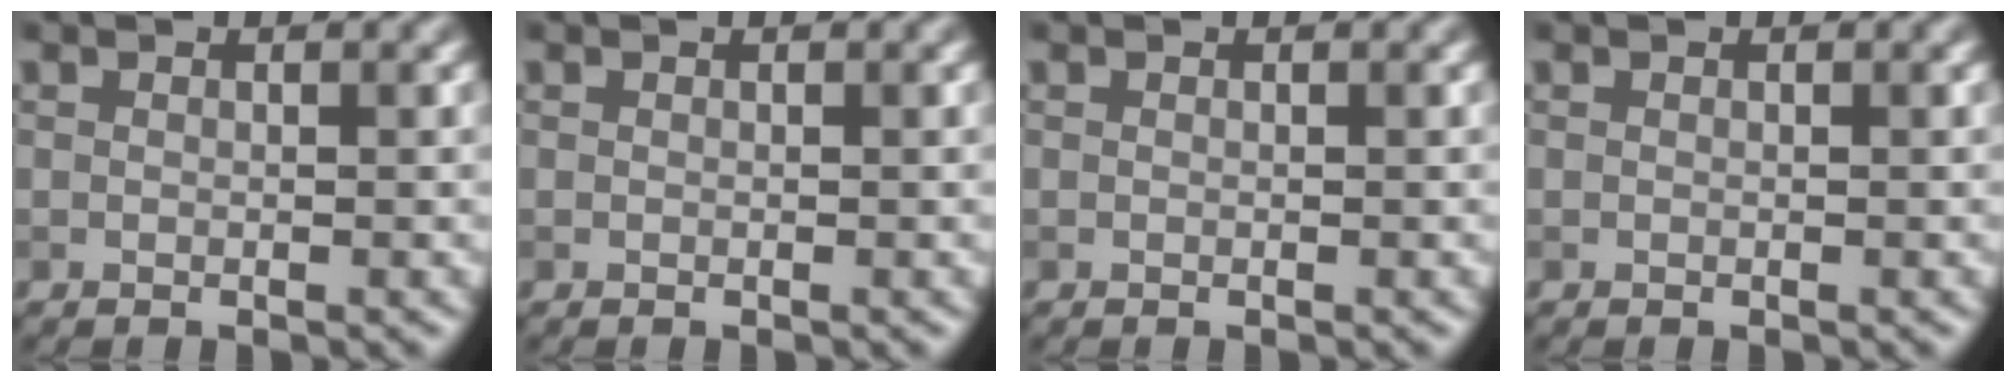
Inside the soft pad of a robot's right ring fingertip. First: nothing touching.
{"total": 0.0}
{"total": 0.0}
{"total": 0.0}